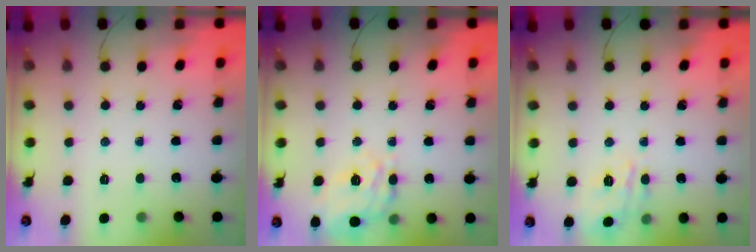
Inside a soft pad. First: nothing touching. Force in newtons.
{"total": 11.5, "press": 11.1, "slide": 3.1}
{"total": 9.2, "press": 9.1, "slide": 0.6}